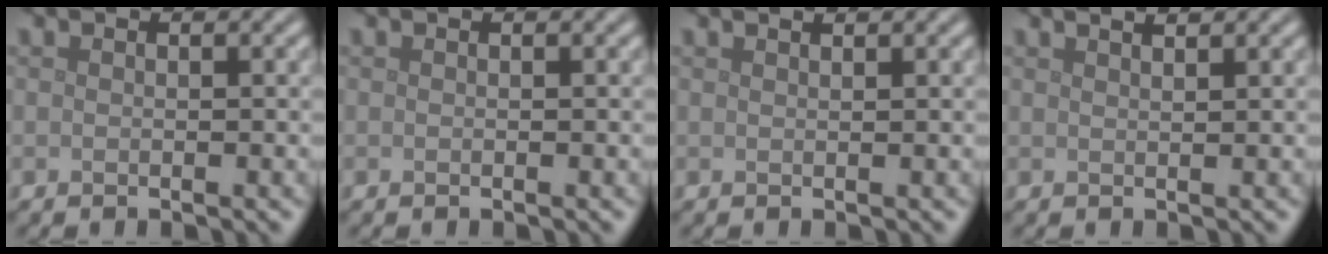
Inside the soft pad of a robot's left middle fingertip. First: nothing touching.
{"total": 0.0}
{"total": 0.8, "force": [0.7, 0.2, 0.4], "torque": [-0.003, -0.001, 0.005]}
{"total": 2.2, "force": [1.7, 0.8, 1.2], "torque": [0.001, 0.006, -0.001]}